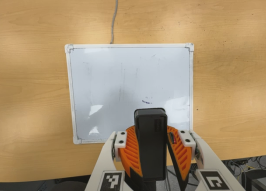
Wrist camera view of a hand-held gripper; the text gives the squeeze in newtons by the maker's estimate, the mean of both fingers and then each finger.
{"total": 10.6, "left": 10.8, "right": 10.3}